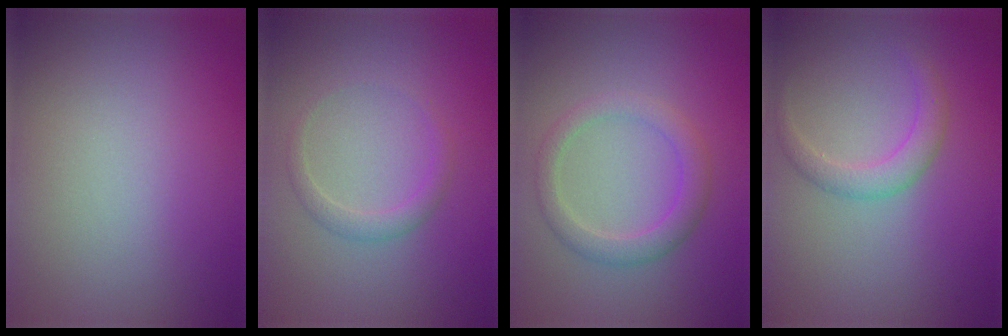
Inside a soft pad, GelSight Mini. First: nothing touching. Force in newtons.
{"total": 1.5, "press": 1.5, "slide": 0.0}
{"total": 2.7, "press": 2.7, "slide": 0.3}
{"total": 2.0, "press": 2.0, "slide": 0.2}